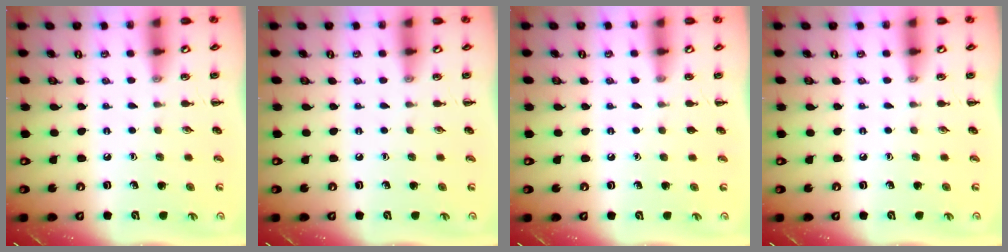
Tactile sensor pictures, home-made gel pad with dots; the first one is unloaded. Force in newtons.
{"total": 0.0}
{"total": 0.6, "press": 0.6, "slide": 0.1}
{"total": 0.0}